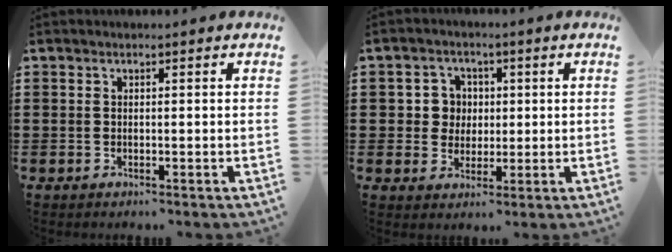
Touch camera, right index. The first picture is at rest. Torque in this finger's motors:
{"motor_torque": [0.18, -0.18, 0.14, 0.04]}